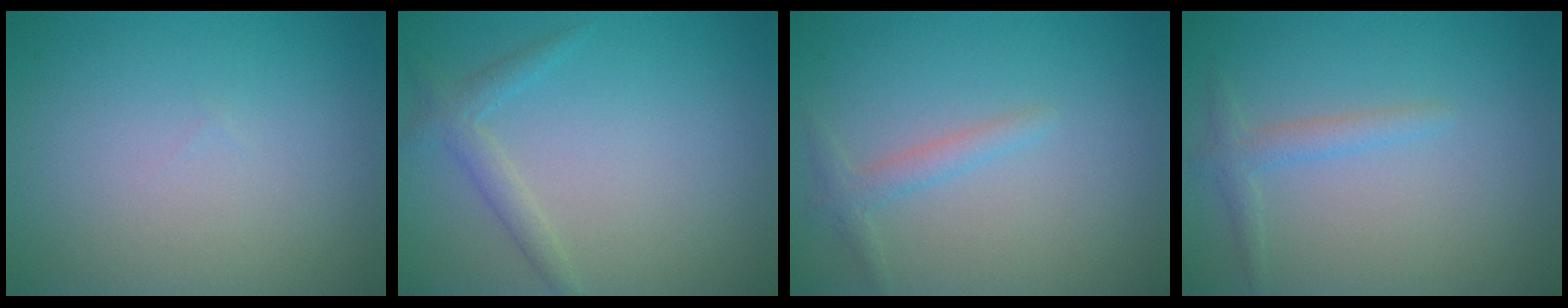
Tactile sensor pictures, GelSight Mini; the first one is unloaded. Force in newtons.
{"total": 1.9, "press": 1.9, "slide": 0.2}
{"total": 1.5, "press": 1.5, "slide": 0.1}
{"total": 1.3, "press": 1.3, "slide": 0.1}